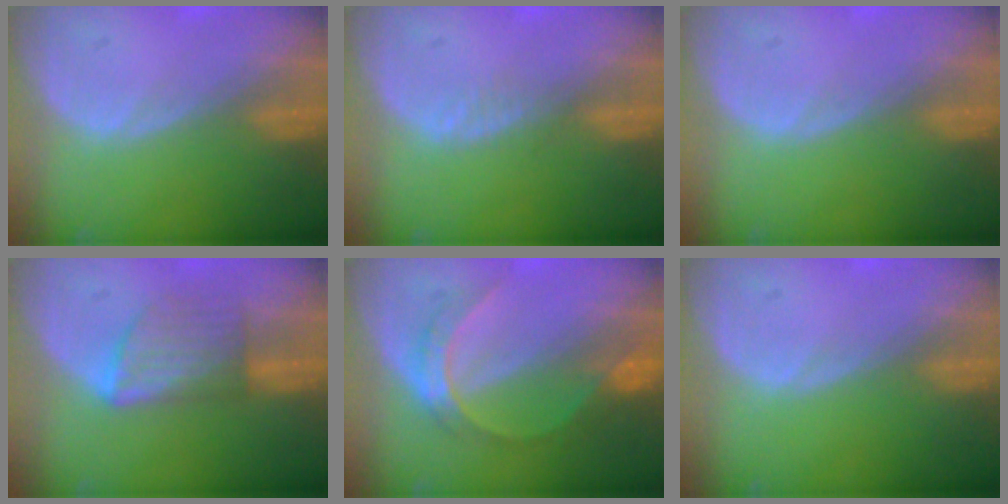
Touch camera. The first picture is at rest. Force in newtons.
{"total": 1.4, "press": 1.3, "slide": 0.2}
{"total": 0.0}
{"total": 5.8, "press": 5.6, "slide": 1.5}
{"total": 6.7, "press": 5.7, "slide": 3.4}
{"total": 0.0}